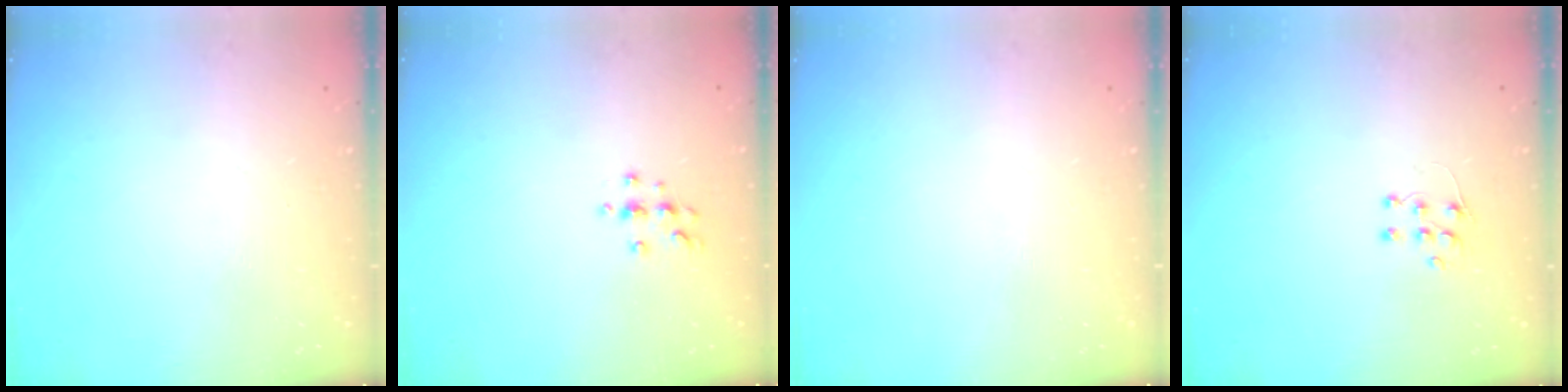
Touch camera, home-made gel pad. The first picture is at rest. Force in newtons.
{"total": 4.2, "press": 4.2, "slide": 0.5}
{"total": 0.0}
{"total": 5.7, "press": 5.6, "slide": 0.4}